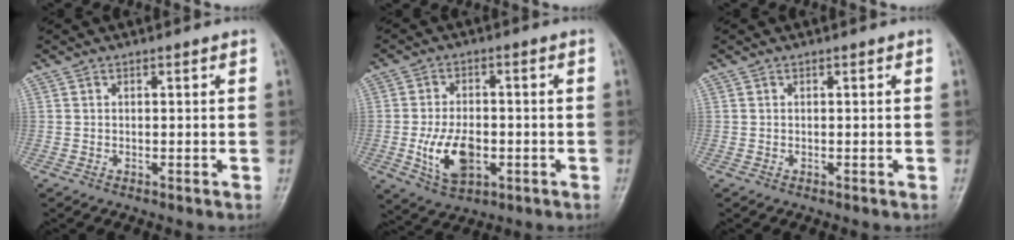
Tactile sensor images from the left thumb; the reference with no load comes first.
{"total": 9.6, "force": [-2.5, 5.8, 7.3], "torque": [-0.121, 0.003, -0.035]}
{"total": 0.0}